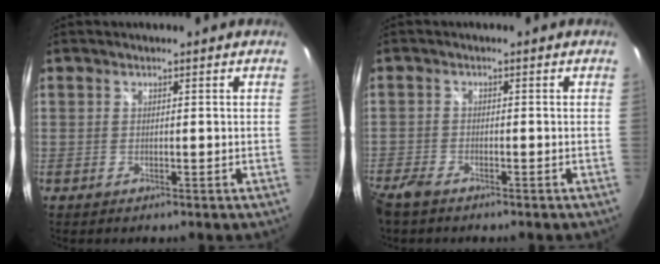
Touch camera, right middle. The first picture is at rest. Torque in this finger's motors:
{"motor_torque": [0.39, -0.29, 0.03, 0.02]}